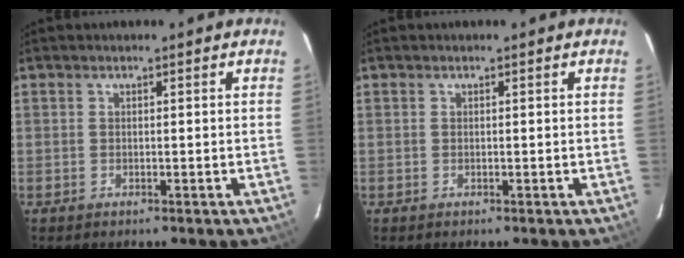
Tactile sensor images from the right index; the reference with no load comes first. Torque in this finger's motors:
{"motor_torque": [-0.07, 0.07, 0.00, 0.00]}